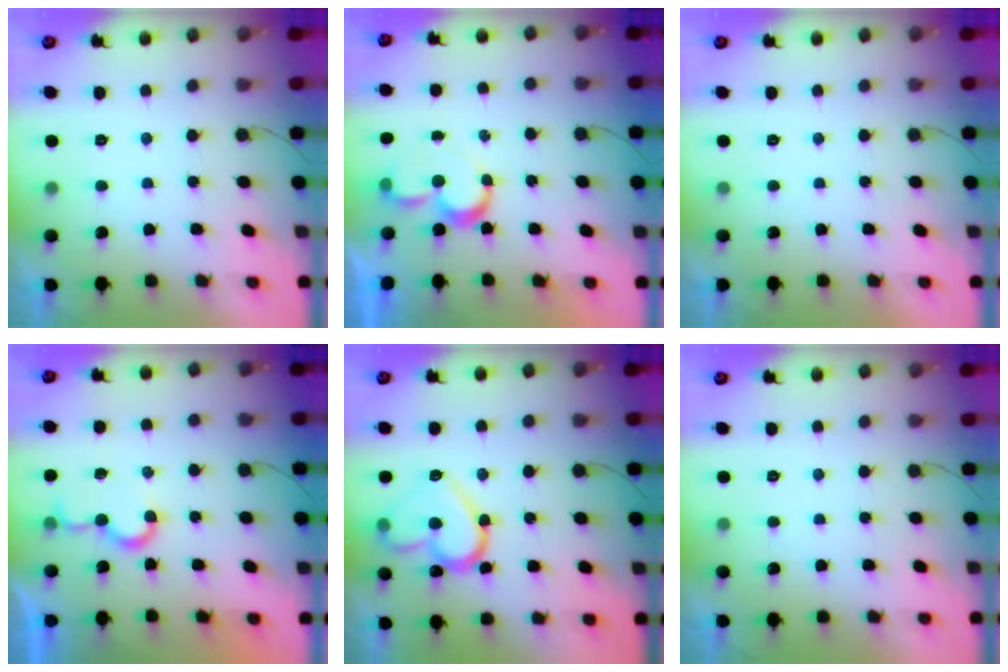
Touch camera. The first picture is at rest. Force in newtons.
{"total": 6.5, "press": 6.5, "slide": 0.5}
{"total": 1.6, "press": 1.6, "slide": 0.0}
{"total": 5.6, "press": 5.6, "slide": 0.5}
{"total": 16.4, "press": 16.3, "slide": 1.9}
{"total": 0.0}